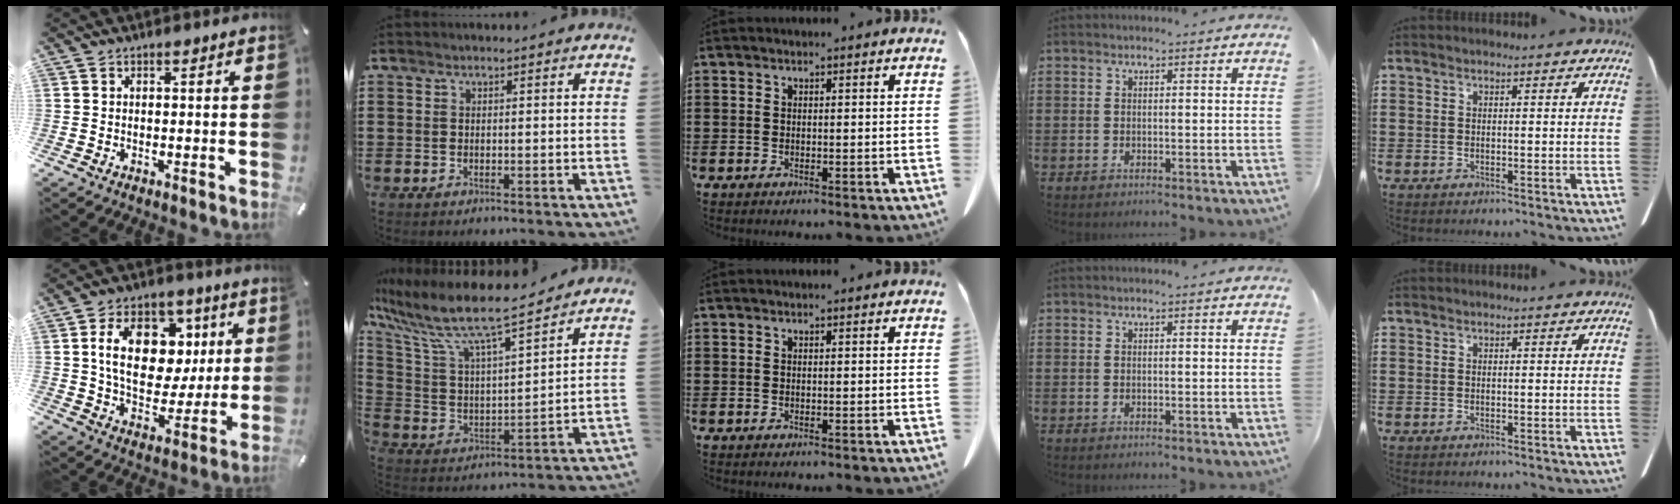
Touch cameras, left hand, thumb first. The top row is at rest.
{"thumb": {"total": 17.2, "force": [4.5, 12.6, 10.9], "torque": [-0.176, 0.005, 0.085]}, "index": {"total": 10.0, "force": [8.2, 1.0, 5.6], "torque": [-0.143, -0.056, 0.136]}}